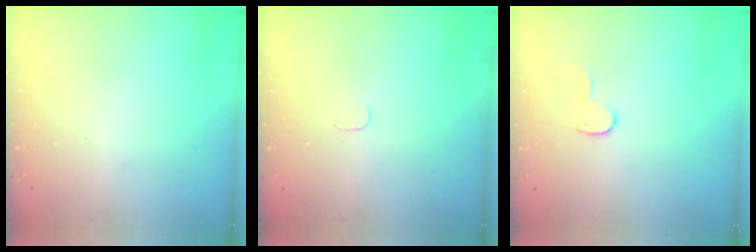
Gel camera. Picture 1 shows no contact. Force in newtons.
{"total": 3.5, "press": 3.5, "slide": 0.3}
{"total": 6.1, "press": 6.1, "slide": 0.2}